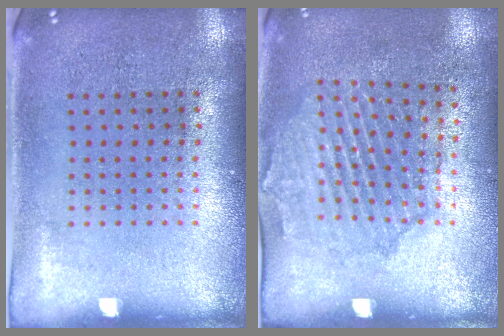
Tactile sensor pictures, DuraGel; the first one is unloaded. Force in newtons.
{"total": 1.6, "press": 1.5, "slide": 0.4}